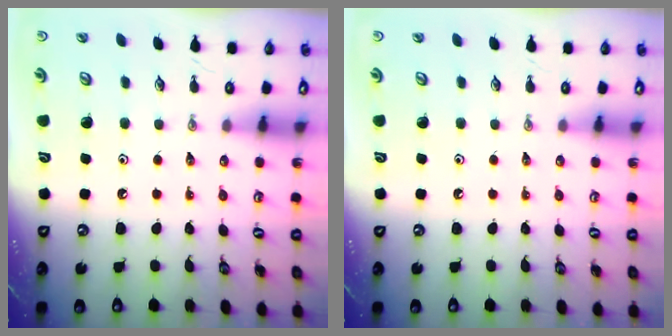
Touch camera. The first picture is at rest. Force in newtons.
{"total": 0.0}